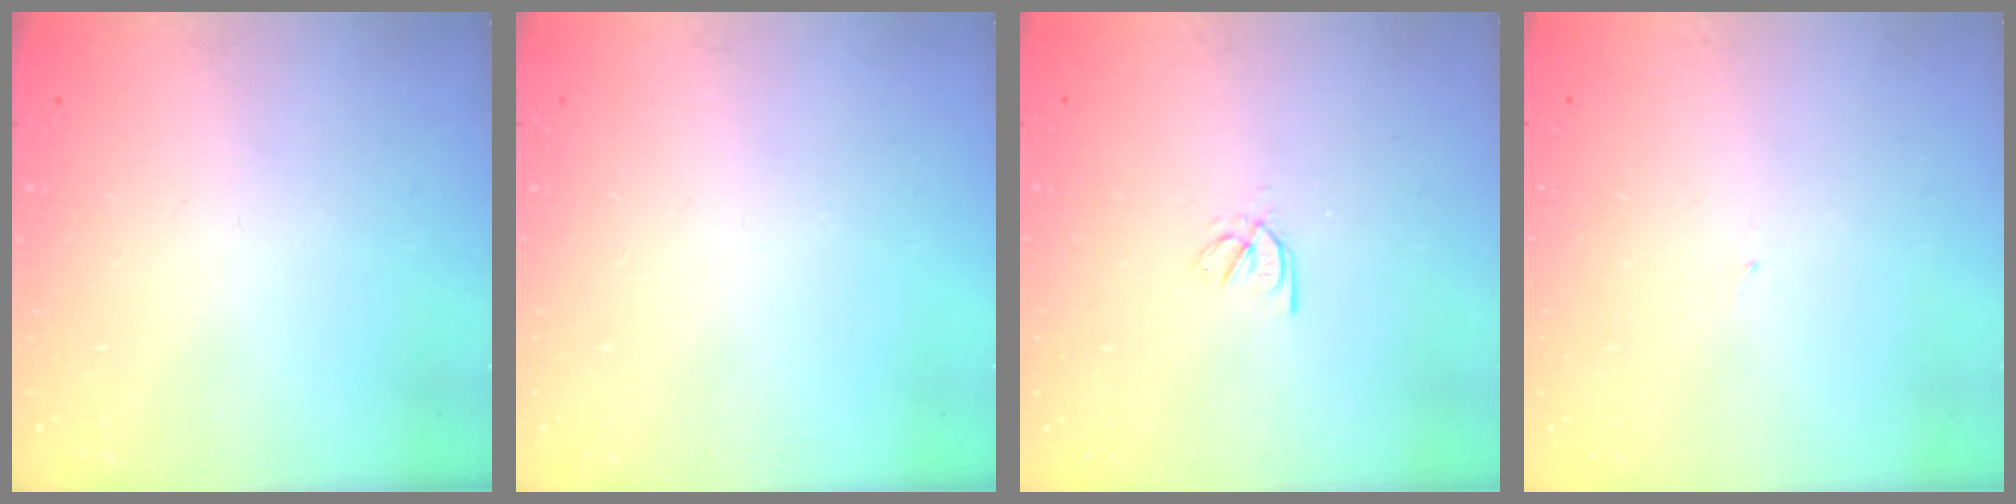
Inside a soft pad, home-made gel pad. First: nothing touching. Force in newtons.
{"total": 0.0}
{"total": 2.2, "press": 2.2, "slide": 0.5}
{"total": 0.8, "press": 0.8, "slide": 0.1}